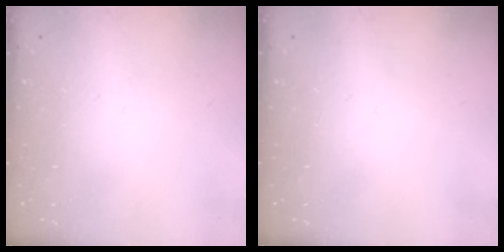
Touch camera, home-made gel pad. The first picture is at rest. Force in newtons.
{"total": 0.0}